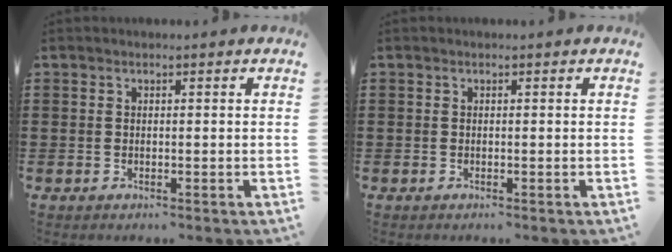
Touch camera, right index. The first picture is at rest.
{"total": 0.0}